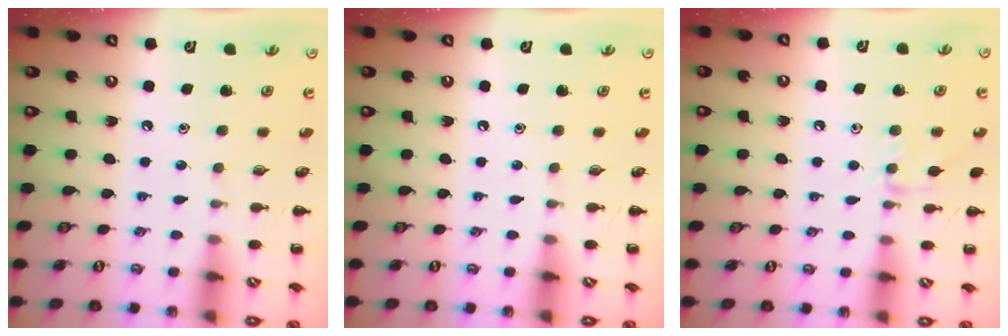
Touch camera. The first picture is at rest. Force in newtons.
{"total": 0.0}
{"total": 7.1, "press": 7.0, "slide": 1.1}